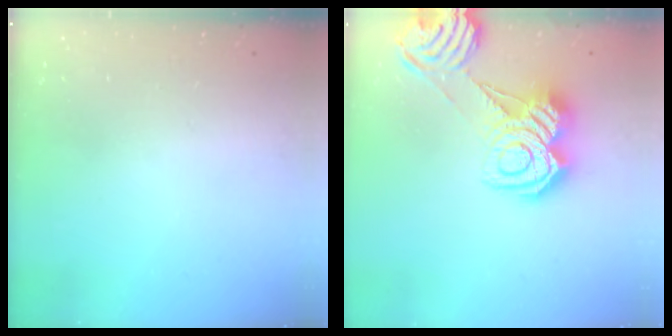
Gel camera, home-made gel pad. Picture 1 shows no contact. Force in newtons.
{"total": 16.6, "press": 16.6, "slide": 0.9}